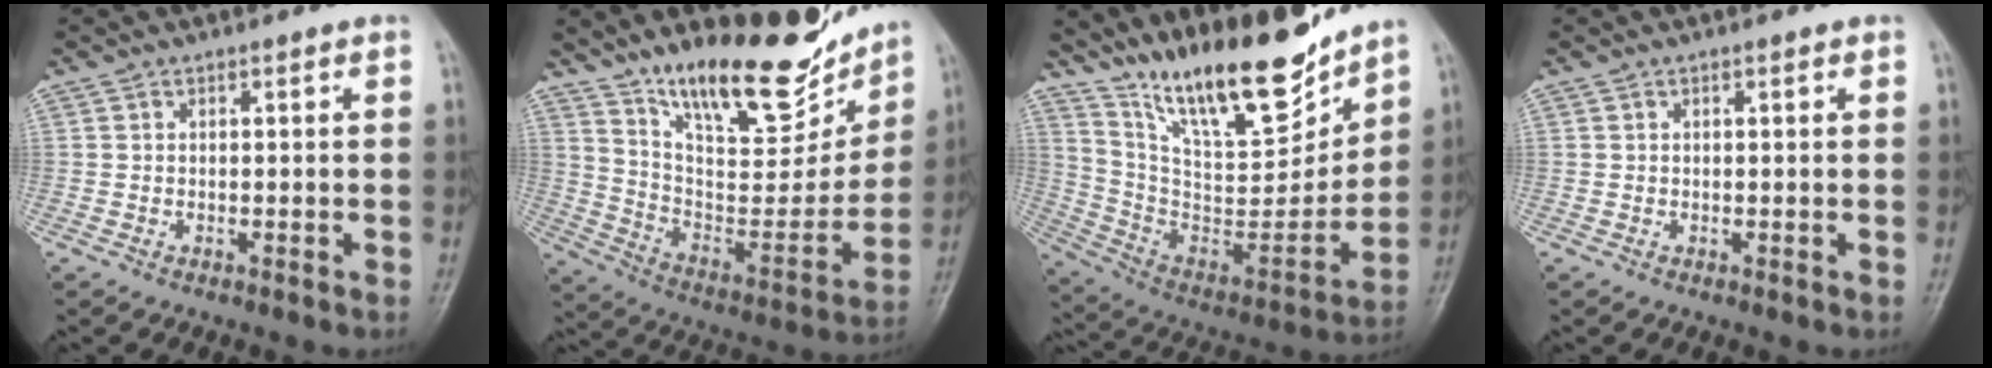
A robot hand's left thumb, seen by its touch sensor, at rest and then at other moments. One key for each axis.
{"total": 23.3, "fx": 17.2, "fy": 7.6, "fz": 13.7, "tx": -0.166, "ty": -0.097, "tz": 0.288}
{"total": 22.7, "fx": 17.7, "fy": 6.1, "fz": 12.8, "tx": -0.169, "ty": -0.107, "tz": 0.313}
{"total": 0.6, "fx": 0.3, "fy": 0.2, "fz": 0.5, "tx": -0.009, "ty": 0.001, "tz": 0.003}